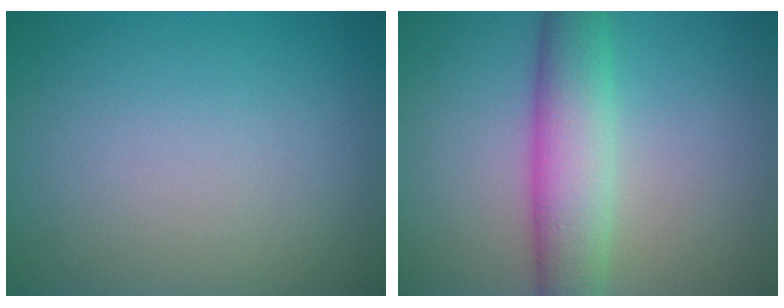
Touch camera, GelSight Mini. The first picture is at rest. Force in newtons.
{"total": 6.1, "press": 6.1, "slide": 0.1}